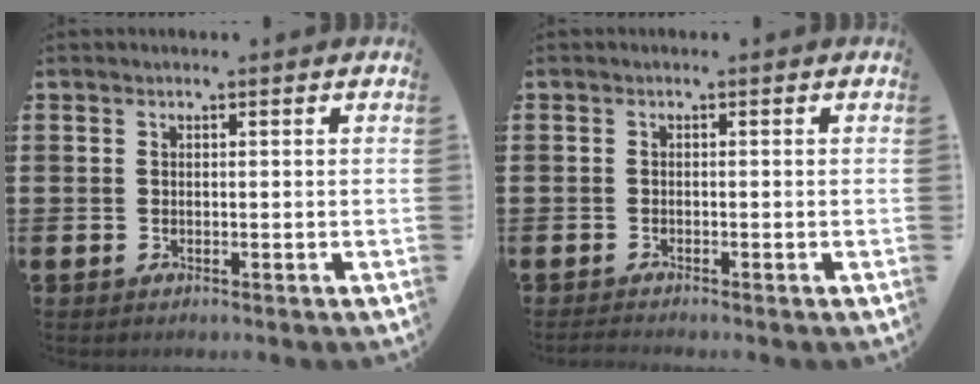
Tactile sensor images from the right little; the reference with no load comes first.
{"total": 0.7, "force": [-0.7, 0.0, 0.3], "torque": [-0.005, -0.002, -0.013]}